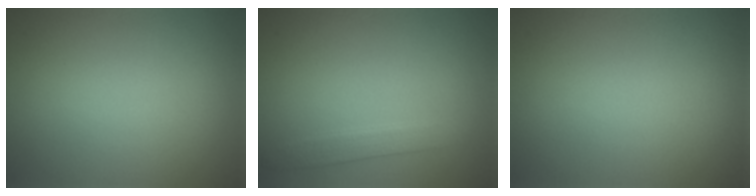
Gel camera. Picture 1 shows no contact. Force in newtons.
{"total": 1.7, "press": 1.7, "slide": 0.1}
{"total": 0.0}